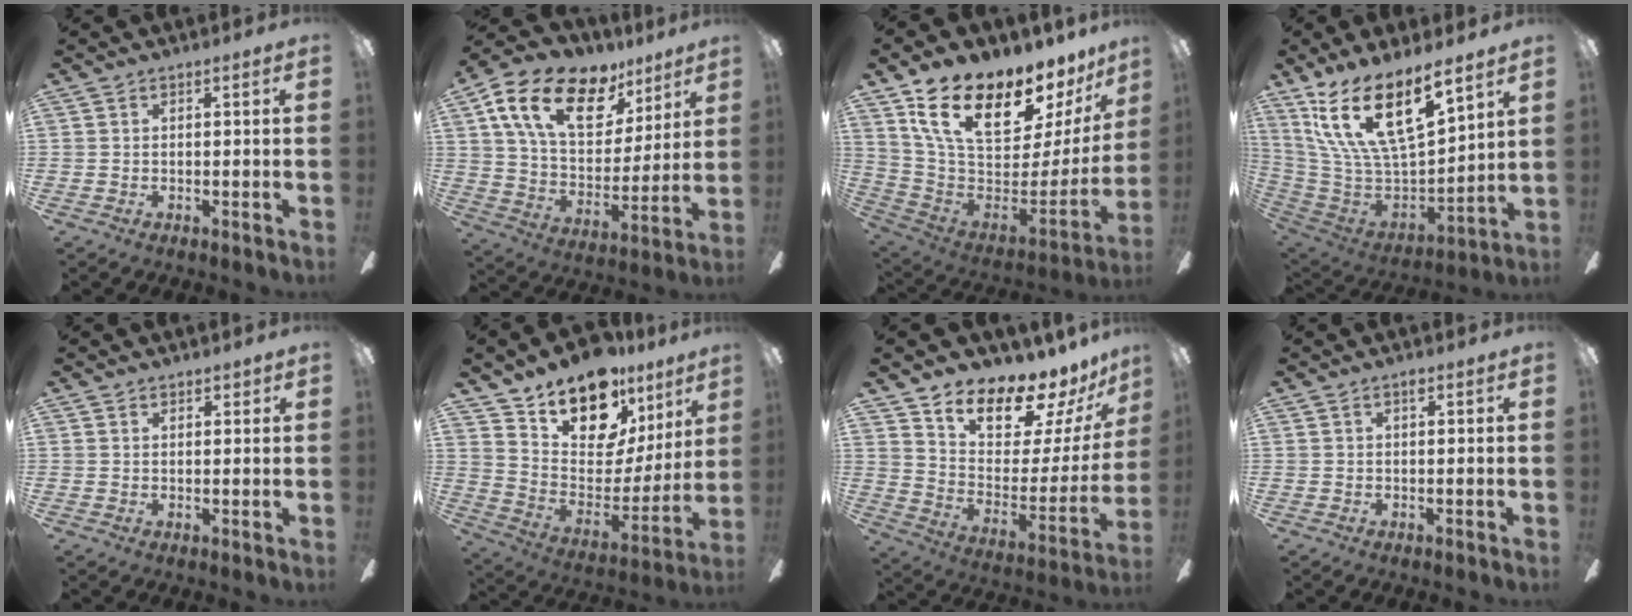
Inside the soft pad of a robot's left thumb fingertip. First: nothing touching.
{"total": 21.0, "force": [11.9, 11.9, 12.5], "torque": [-0.218, -0.048, 0.213]}
{"total": 20.6, "force": [14.5, 8.5, 11.8], "torque": [-0.202, -0.100, 0.255]}
{"total": 21.7, "force": [13.1, 8.6, 15.1], "torque": [-0.289, -0.086, 0.231]}
{"total": 1.5, "force": [1.3, 0.9, 0.2], "torque": [-0.003, 0.000, 0.025]}
{"total": 17.0, "force": [12.8, 8.5, 7.2], "torque": [-0.124, -0.100, 0.230]}
{"total": 14.6, "force": [12.7, 5.2, 5.0], "torque": [-0.091, -0.112, 0.220]}
{"total": 0.9, "force": [0.6, 0.3, 0.6], "torque": [-0.004, 0.000, 0.008]}